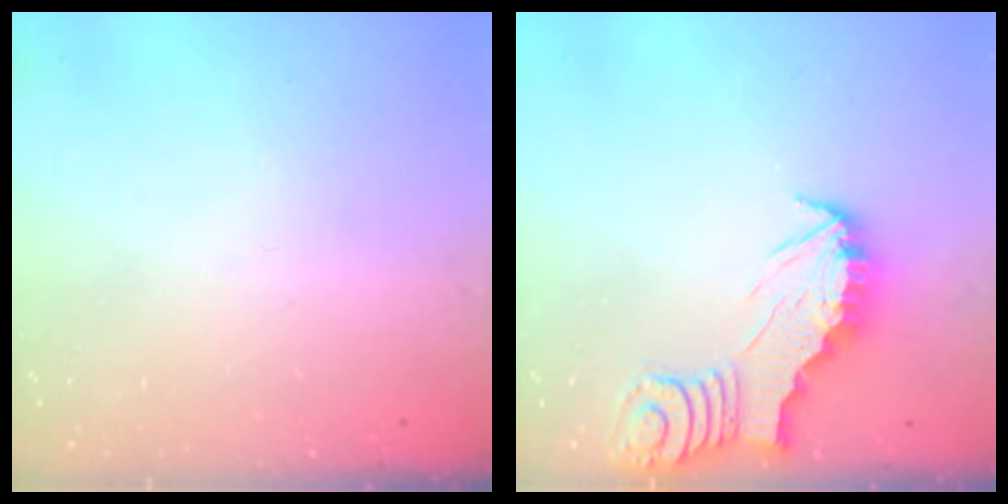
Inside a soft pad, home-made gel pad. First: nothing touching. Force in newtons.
{"total": 2.5, "press": 2.5, "slide": 0.2}